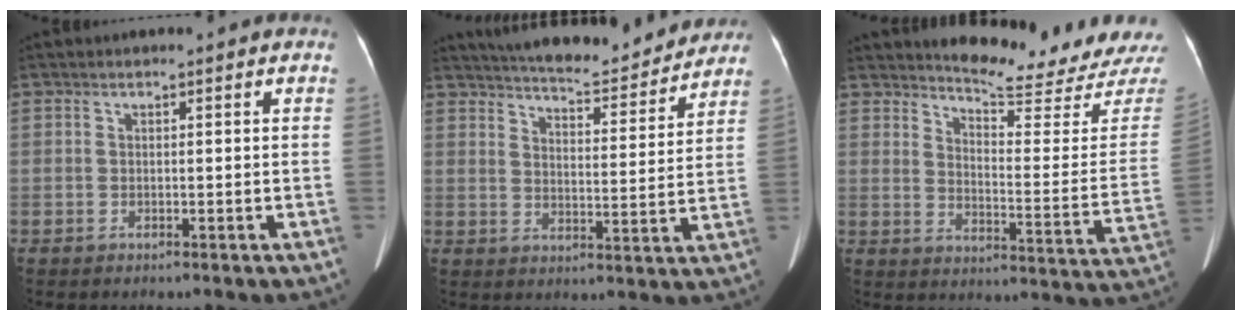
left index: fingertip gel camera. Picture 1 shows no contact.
{"total": 17.0, "force": [15.7, 2.9, 5.8], "torque": [-0.089, -0.004, 0.210]}
{"total": 16.7, "force": [16.3, -1.0, 3.7], "torque": [-0.062, -0.123, 0.197]}